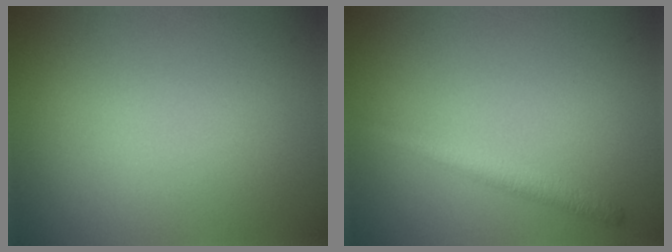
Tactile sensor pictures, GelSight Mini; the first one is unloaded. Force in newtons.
{"total": 2.0, "press": 2.0, "slide": 0.0}